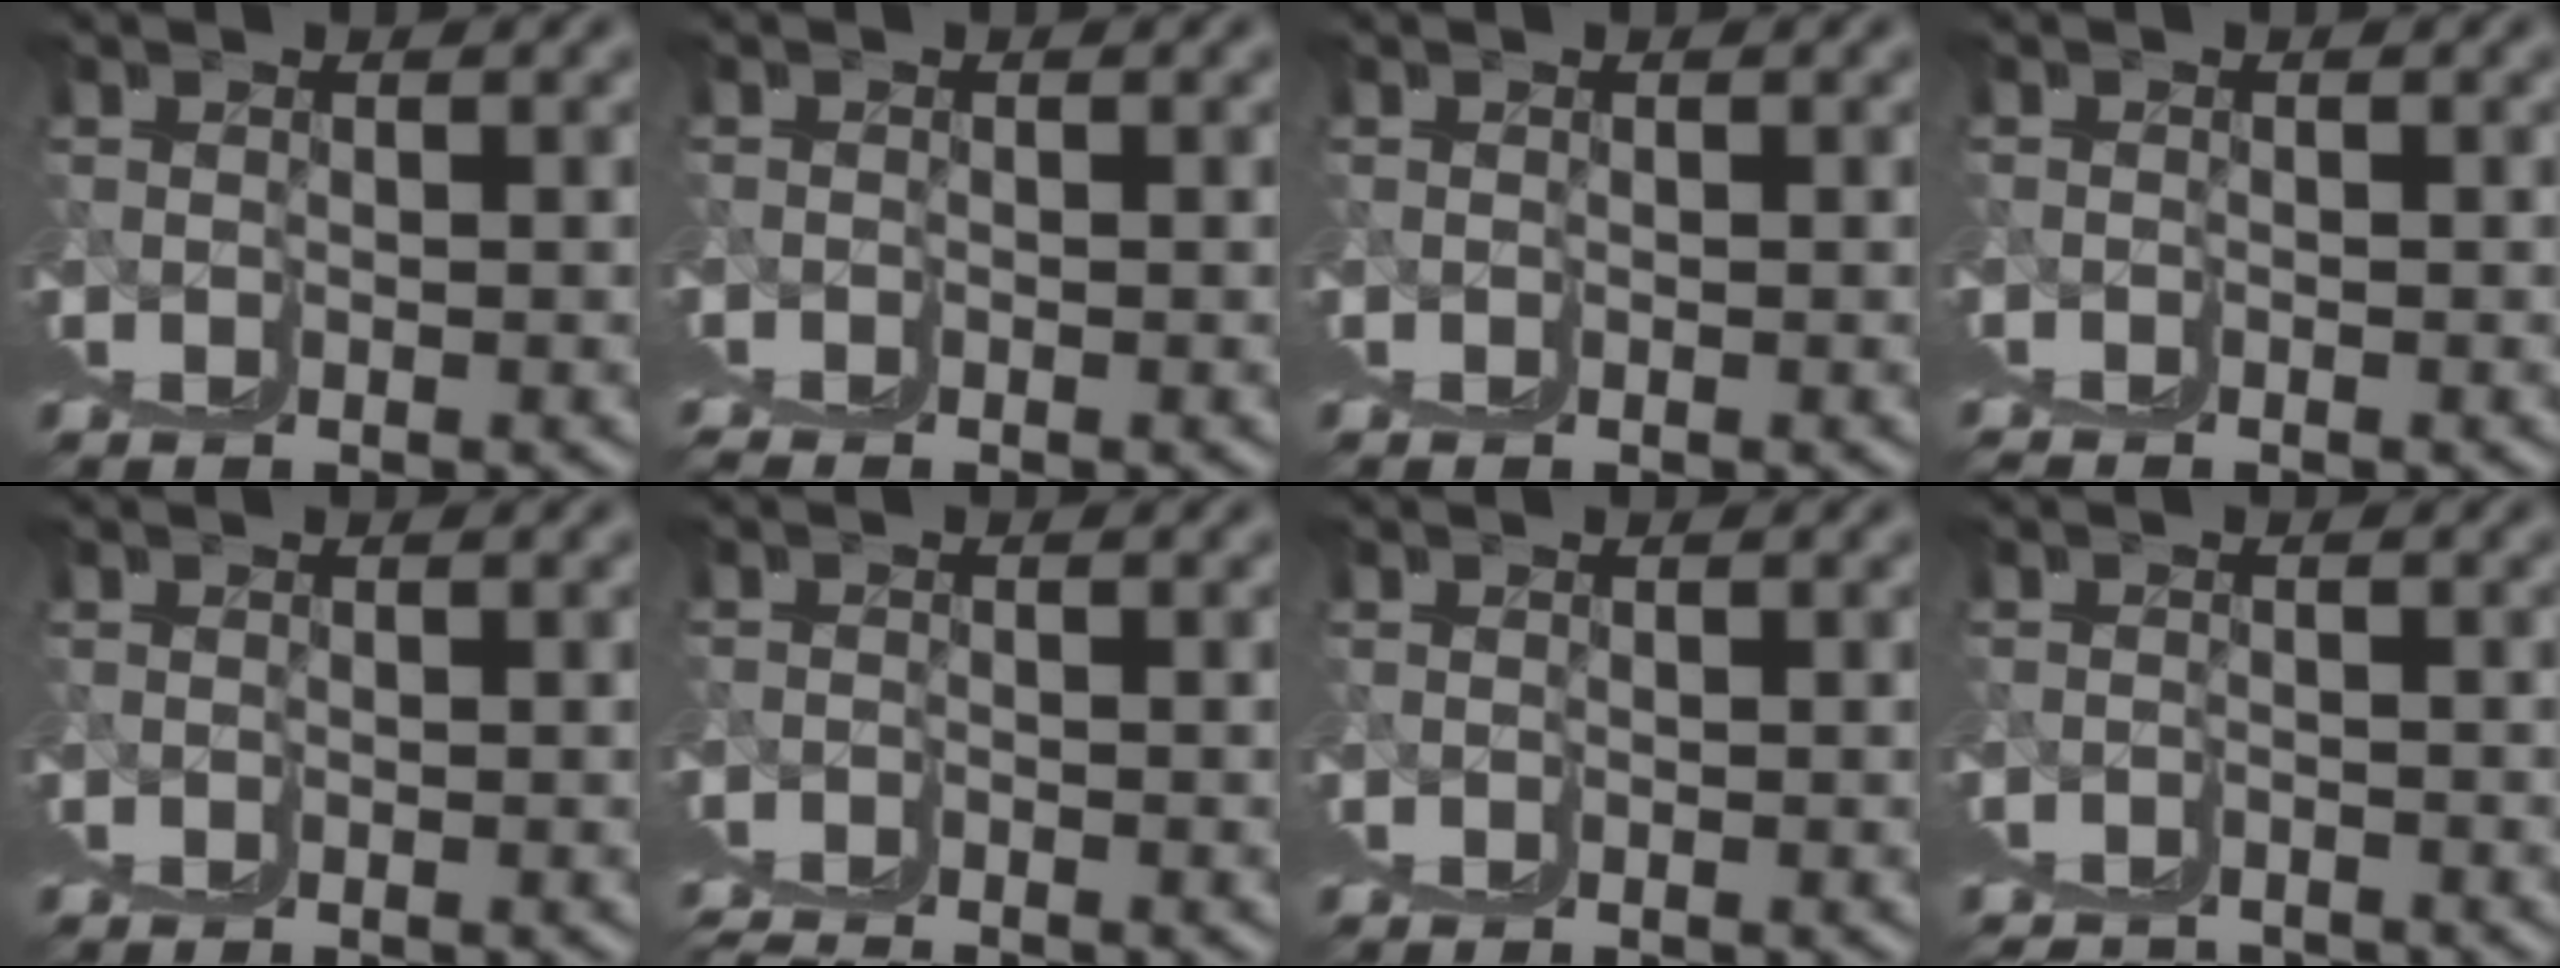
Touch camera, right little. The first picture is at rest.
{"total": 1.1, "force": [0.5, -0.1, 1.0], "torque": [-0.016, 0.004, 0.010]}
{"total": 0.0}
{"total": 1.2, "force": [0.6, -0.1, 1.0], "torque": [-0.013, 0.005, 0.012]}
{"total": 0.0}
{"total": 2.8, "force": [1.0, -0.3, 2.6], "torque": [-0.037, 0.008, 0.020]}
{"total": 0.0}
{"total": 2.6, "force": [0.8, 0.5, 2.4], "torque": [-0.031, 0.003, 0.017]}